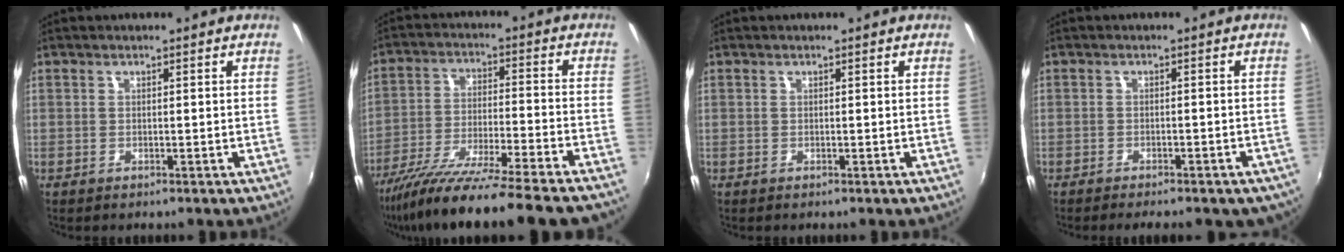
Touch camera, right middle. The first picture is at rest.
{"total": 23.5, "force": [-20.2, 0.4, 12.0], "torque": [-0.212, -0.074, -0.314]}
{"total": 0.0}
{"total": 10.1, "force": [-7.9, 3.4, 5.4], "torque": [-0.098, -0.017, -0.091]}